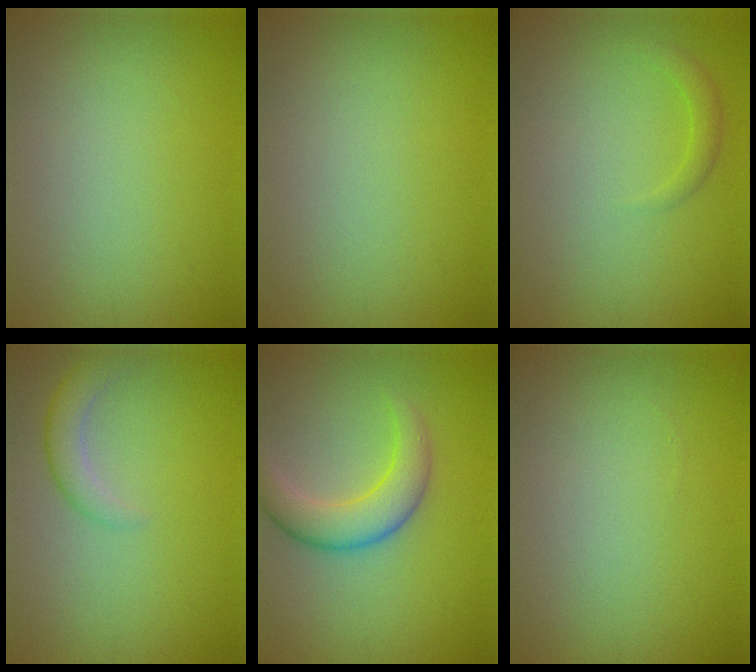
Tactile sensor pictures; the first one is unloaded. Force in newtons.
{"total": 0.0}
{"total": 1.3, "press": 1.3, "slide": 0.0}
{"total": 2.3, "press": 2.3, "slide": 0.1}
{"total": 4.3, "press": 4.3, "slide": 0.1}
{"total": 0.0}